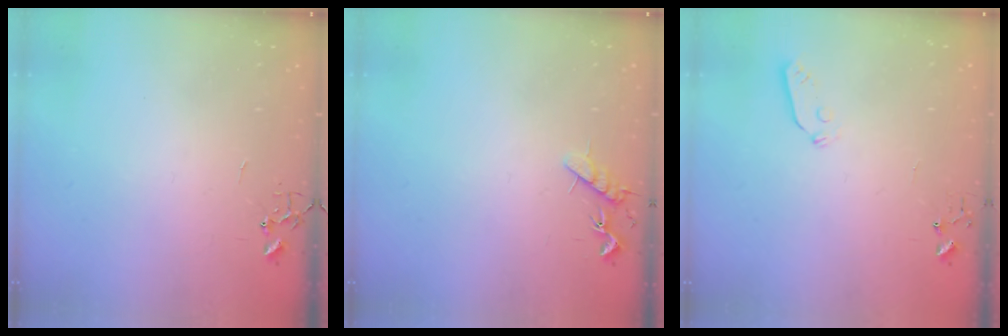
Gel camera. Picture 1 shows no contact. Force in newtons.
{"total": 7.0, "press": 6.9, "slide": 0.6}
{"total": 3.6, "press": 3.6, "slide": 0.6}